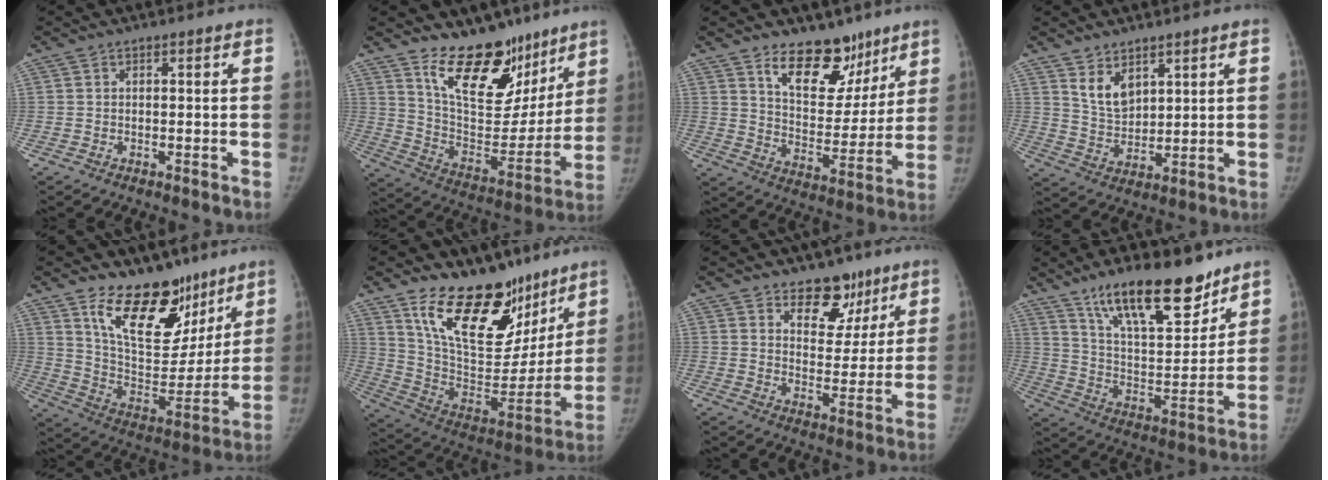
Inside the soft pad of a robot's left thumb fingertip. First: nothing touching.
{"total": 20.6, "force": [14.4, 10.3, 10.5], "torque": [-0.091, -0.102, 0.238]}
{"total": 14.7, "force": [10.0, 8.2, 7.1], "torque": [-0.053, -0.068, 0.169]}
{"total": 6.4, "force": [3.9, 3.6, 3.5], "torque": [-0.044, -0.036, 0.084]}
{"total": 21.5, "force": [14.2, 11.4, 11.5], "torque": [-0.112, -0.092, 0.235]}
{"total": 25.8, "force": [17.3, 12.9, 14.0], "torque": [-0.165, -0.090, 0.292]}
{"total": 9.6, "force": [6.5, 6.1, 3.7], "torque": [-0.008, -0.037, 0.099]}
{"total": 21.2, "force": [14.9, 7.5, 13.1], "torque": [-0.168, -0.081, 0.253]}